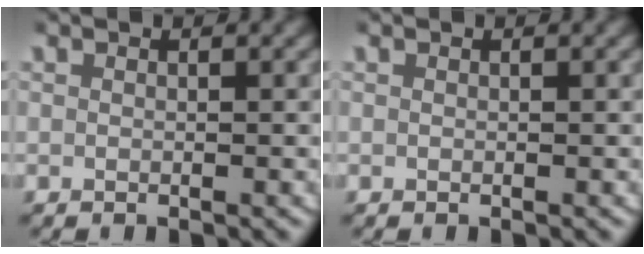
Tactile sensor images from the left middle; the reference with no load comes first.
{"total": 0.0}